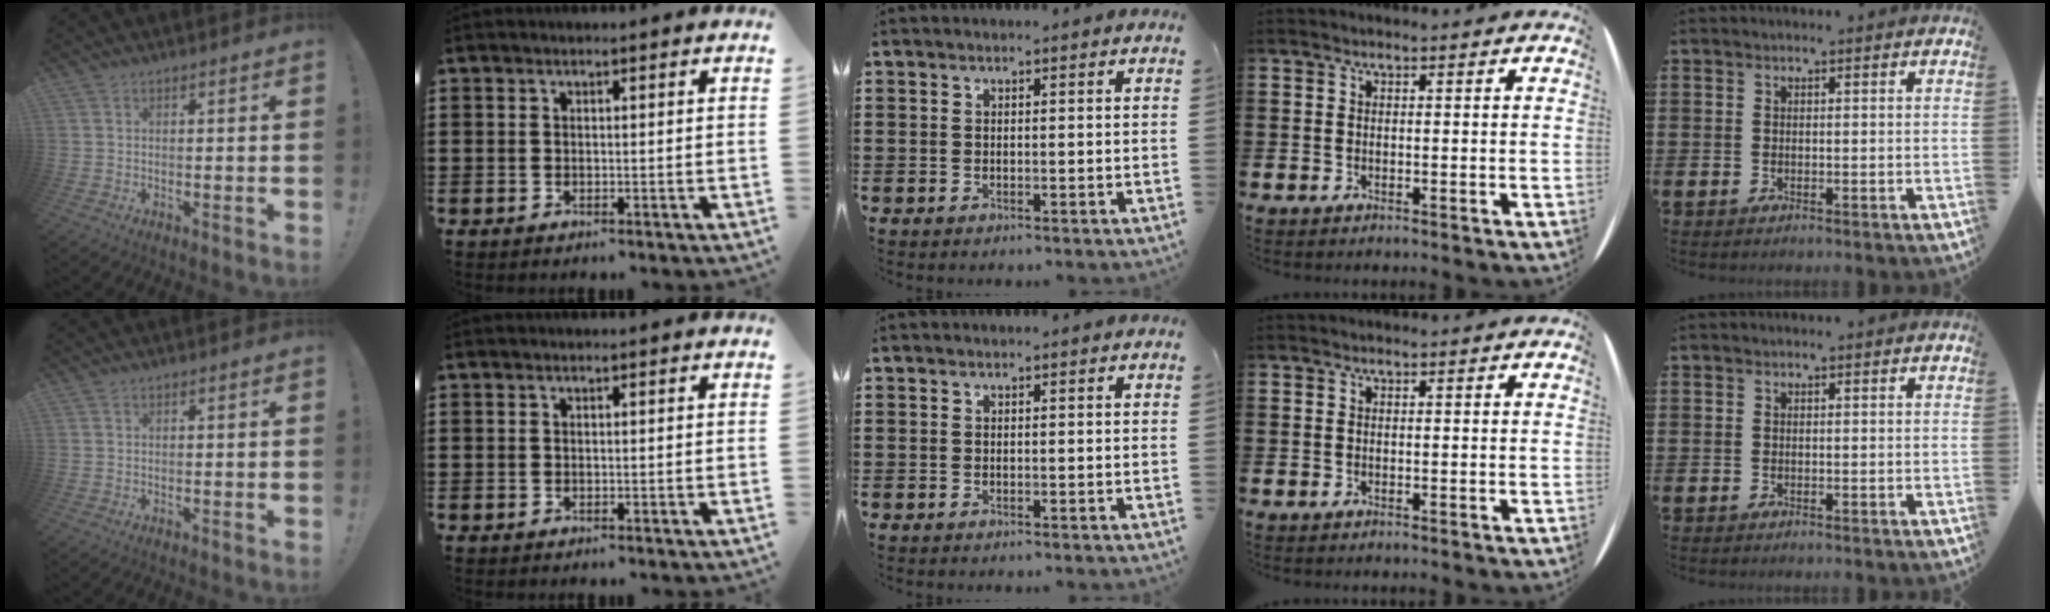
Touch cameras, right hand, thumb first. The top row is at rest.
{}